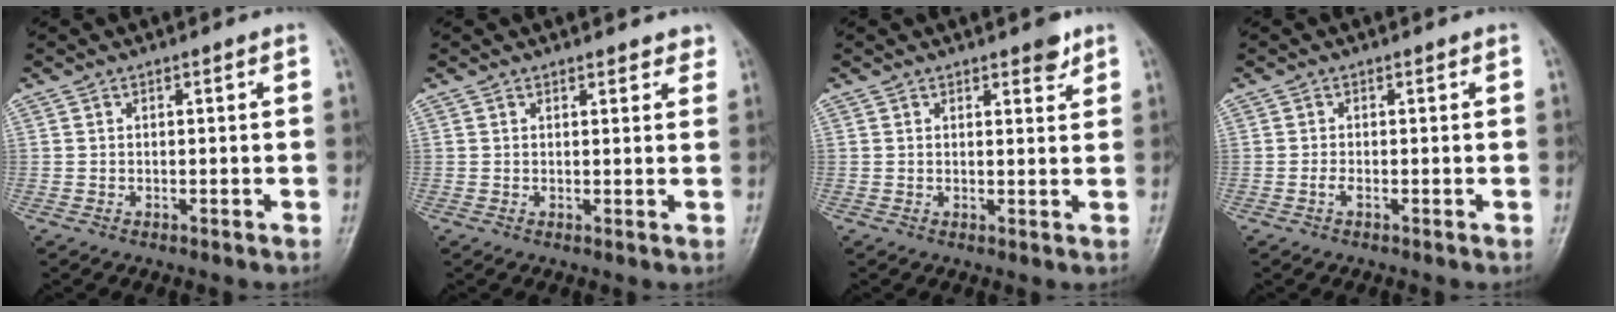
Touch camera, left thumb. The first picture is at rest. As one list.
[{"total": 2.8, "force": [2.3, 1.2, 0.9], "torque": [0.015, -0.006, 0.021]}, {"total": 2.8, "force": [2.0, 1.2, 1.5], "torque": [-0.008, -0.011, 0.026]}, {"total": 0.8, "force": [-0.2, 0.3, 0.7], "torque": [-0.013, -0.001, -0.005]}]